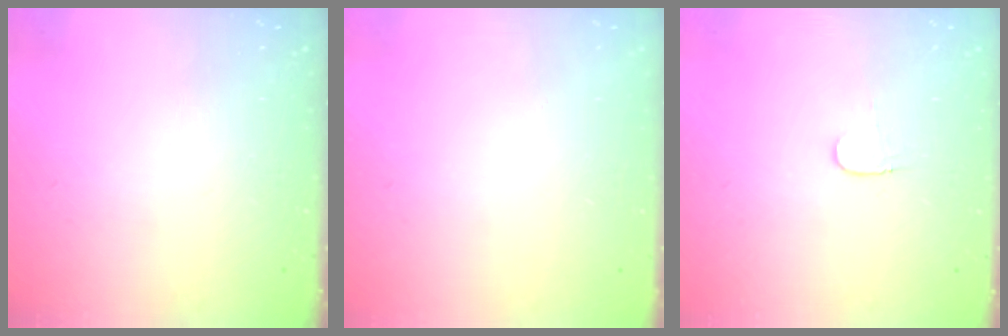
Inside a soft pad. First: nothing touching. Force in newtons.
{"total": 0.6, "press": 0.5, "slide": 0.2}
{"total": 3.7, "press": 3.7, "slide": 0.4}